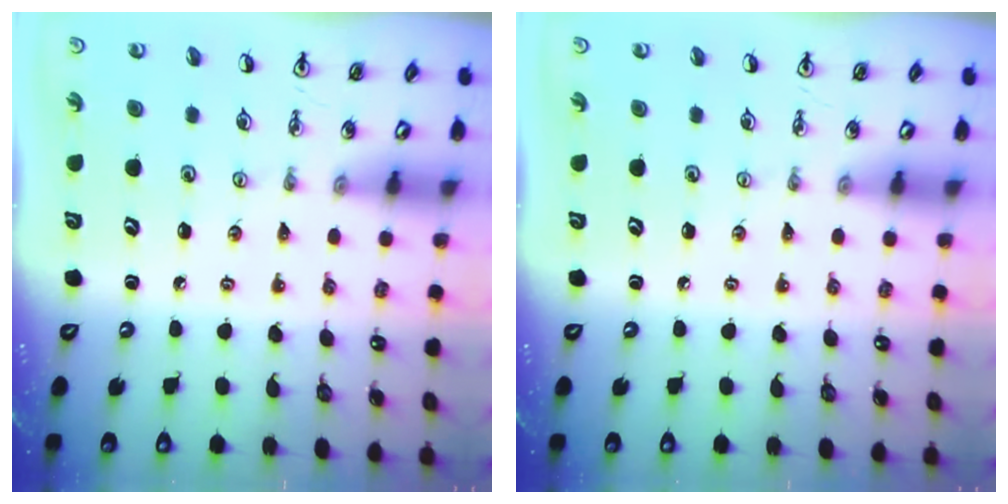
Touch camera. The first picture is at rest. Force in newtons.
{"total": 0.0}